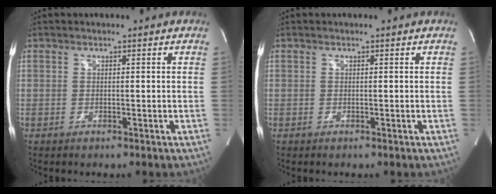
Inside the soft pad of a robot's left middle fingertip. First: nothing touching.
{"total": 0.0}